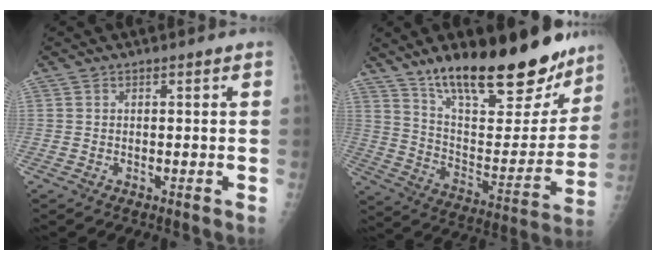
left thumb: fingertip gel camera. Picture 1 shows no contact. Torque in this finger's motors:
{"motor_torque": [0.92, 0.98, 1.39, -1.38, 0.13]}